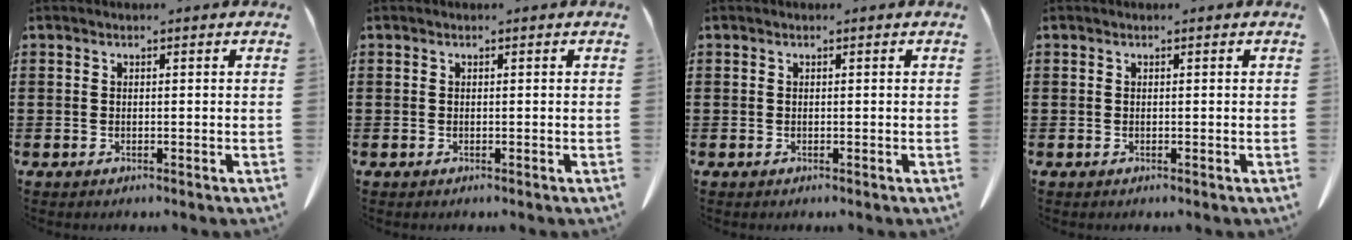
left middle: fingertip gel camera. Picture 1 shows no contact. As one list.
[{"total": 0.0}, {"total": 0.0}, {"total": 0.0}]